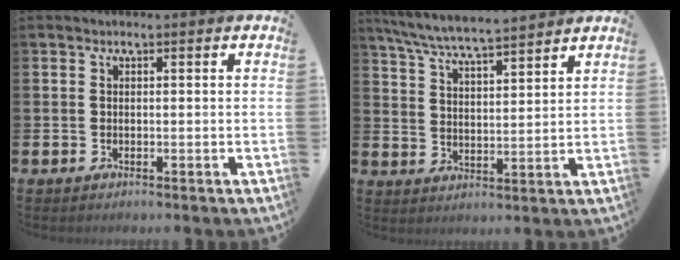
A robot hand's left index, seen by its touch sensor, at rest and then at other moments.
{"total": 6.6, "force": [6.4, 0.0, 1.8], "torque": [-0.062, -0.038, 0.114]}